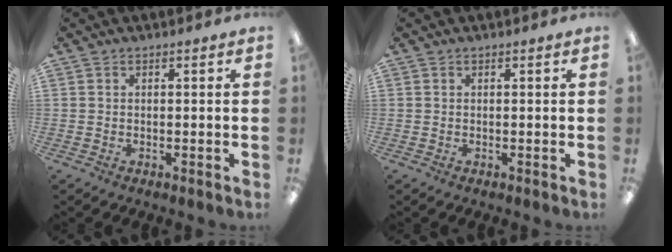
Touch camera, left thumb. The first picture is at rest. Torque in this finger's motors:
{"motor_torque": [0.05, 0.00, 0.26, 0.02, 0.01]}